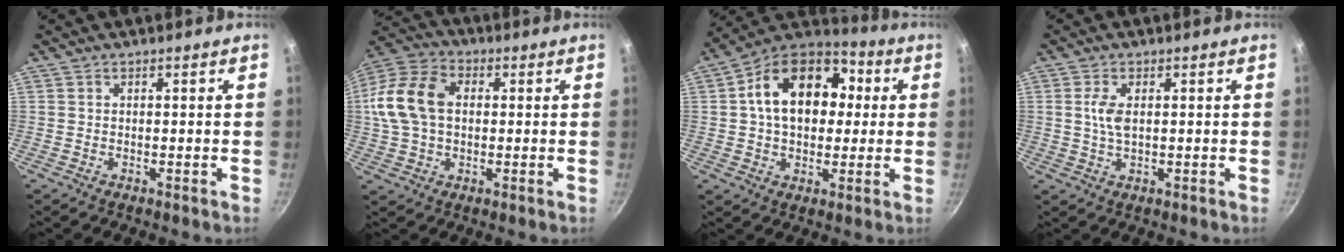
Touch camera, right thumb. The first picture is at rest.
{"total": 14.4, "force": [1.5, 10.0, 10.2], "torque": [-0.186, 0.027, 0.015]}
{"total": 19.0, "force": [3.1, 13.3, 13.2], "torque": [-0.185, 0.030, 0.032]}
{"total": 3.9, "force": [0.7, 1.8, 3.4], "torque": [-0.070, 0.001, 0.014]}